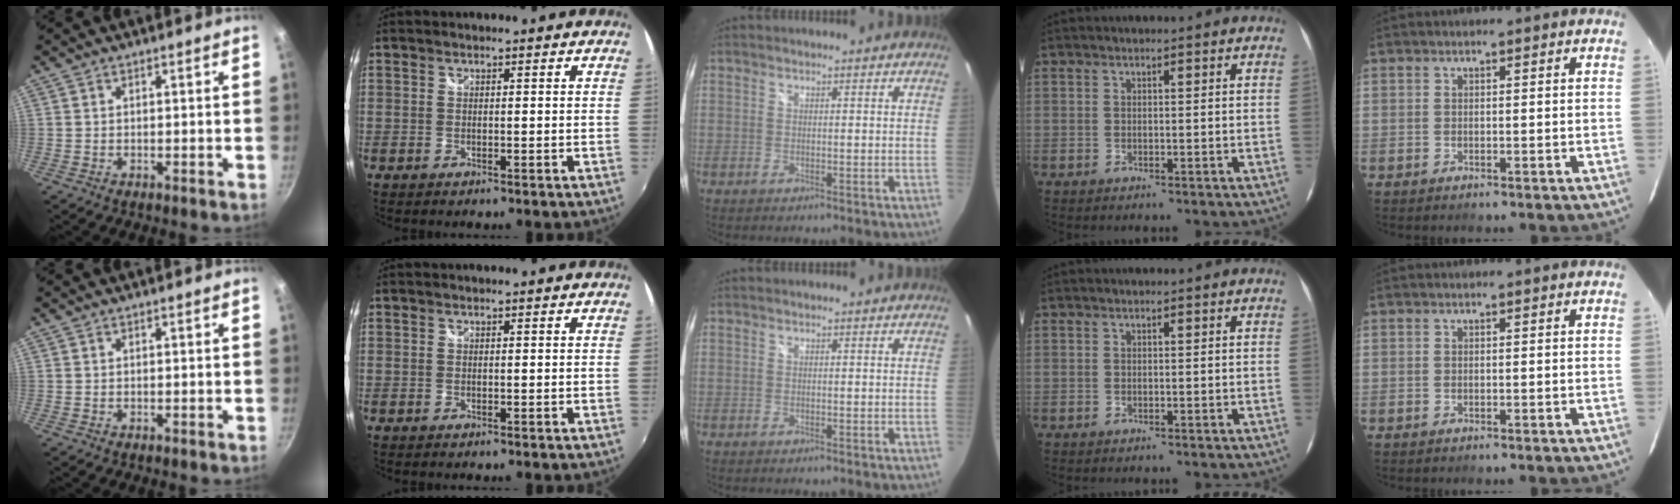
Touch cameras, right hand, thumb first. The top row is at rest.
{}